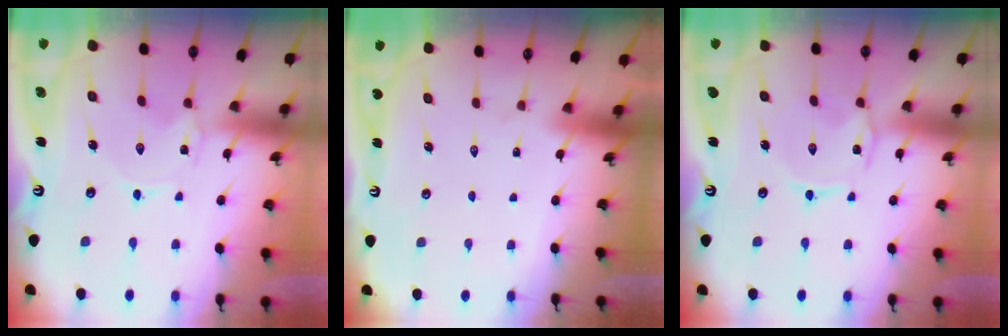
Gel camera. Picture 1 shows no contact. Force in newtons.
{"total": 1.6, "press": 1.6, "slide": 0.1}
{"total": 1.5, "press": 1.5, "slide": 0.3}